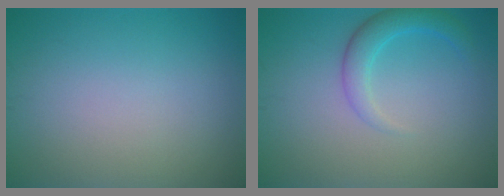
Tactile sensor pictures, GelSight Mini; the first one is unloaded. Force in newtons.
{"total": 2.7, "press": 2.7, "slide": 0.1}